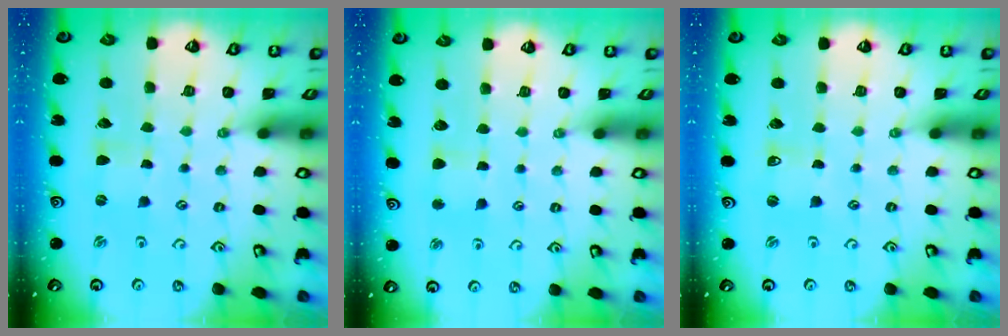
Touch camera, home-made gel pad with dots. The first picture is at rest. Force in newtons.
{"total": 2.8, "press": 2.7, "slide": 0.4}
{"total": 1.5, "press": 1.5, "slide": 0.1}